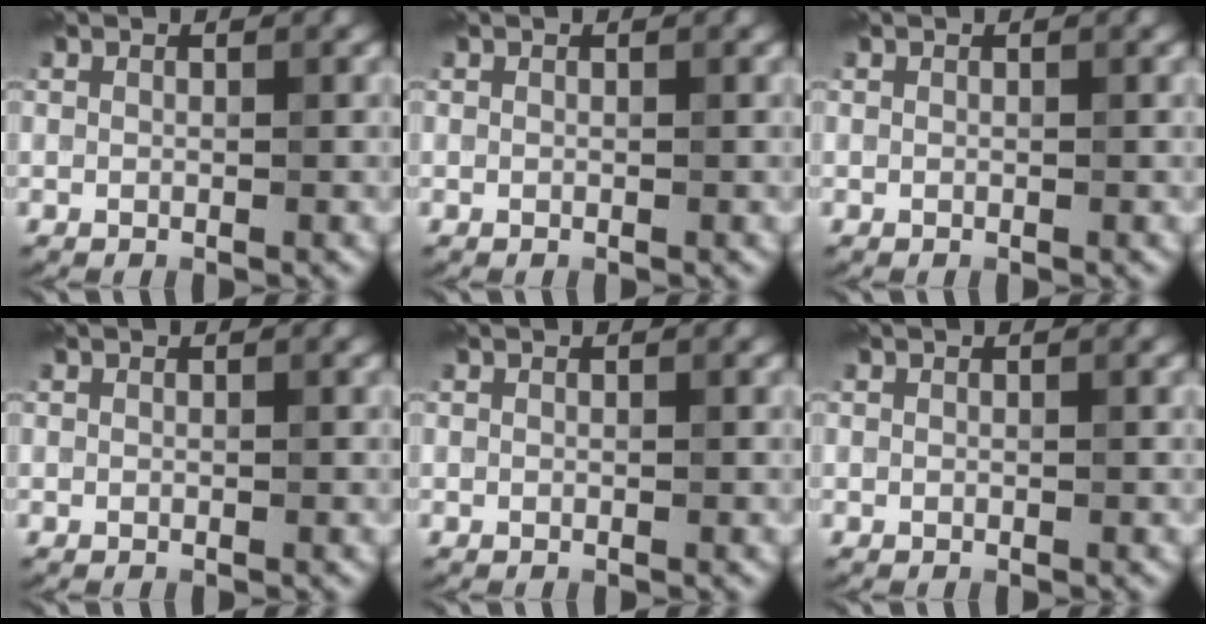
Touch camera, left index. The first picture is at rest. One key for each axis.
{"total": 0.0}
{"total": 0.0}
{"total": 0.0}
{"total": 0.0}
{"total": 0.0}